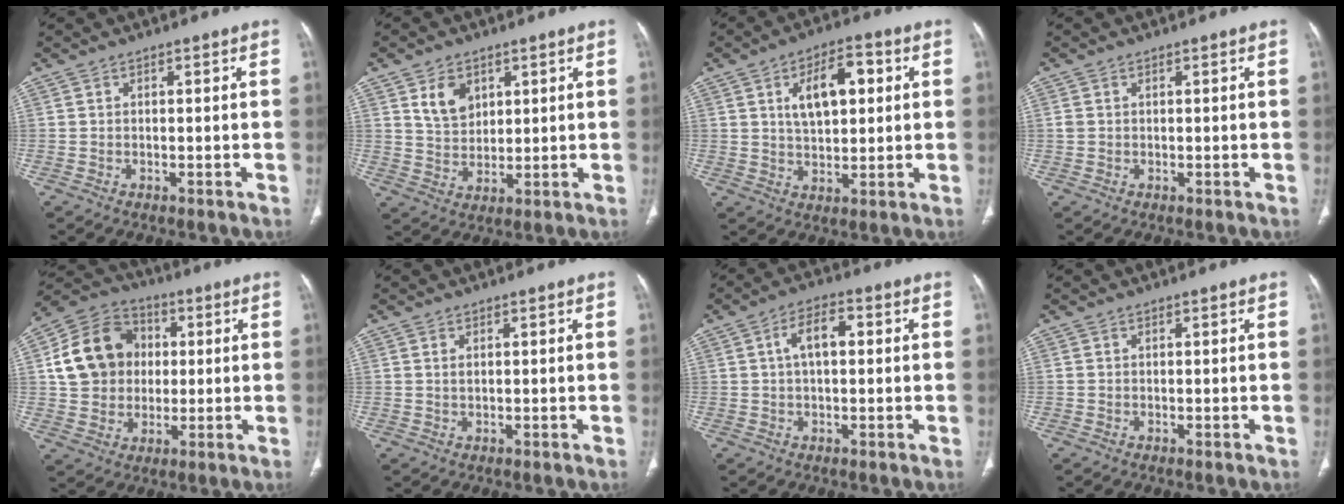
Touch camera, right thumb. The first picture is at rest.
{"total": 6.6, "force": [3.2, 4.6, 3.5], "torque": [-0.040, -0.023, 0.063]}
{"total": 8.1, "force": [2.4, 4.2, 6.5], "torque": [-0.091, -0.001, 0.043]}
{"total": 1.0, "force": [0.2, 0.8, 0.6], "torque": [-0.017, 0.004, 0.006]}
{"total": 15.4, "force": [2.1, 13.1, 7.8], "torque": [-0.122, 0.018, 0.036]}
{"total": 1.1, "force": [0.4, 0.5, 0.9], "torque": [-0.023, 0.002, 0.010]}
{"total": 6.1, "force": [1.0, 3.1, 5.2], "torque": [-0.093, 0.018, 0.011]}
{"total": 0.0}